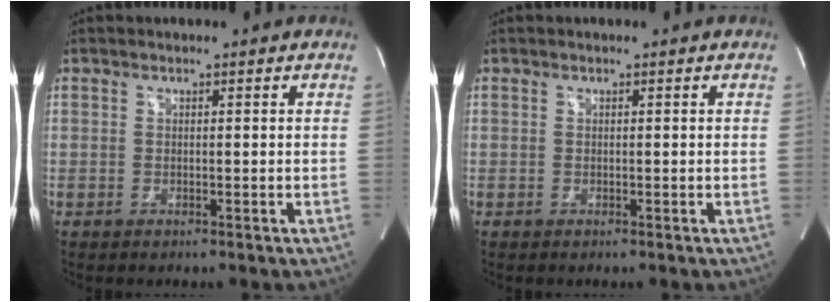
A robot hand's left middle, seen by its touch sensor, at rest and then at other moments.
{"total": 0.0}